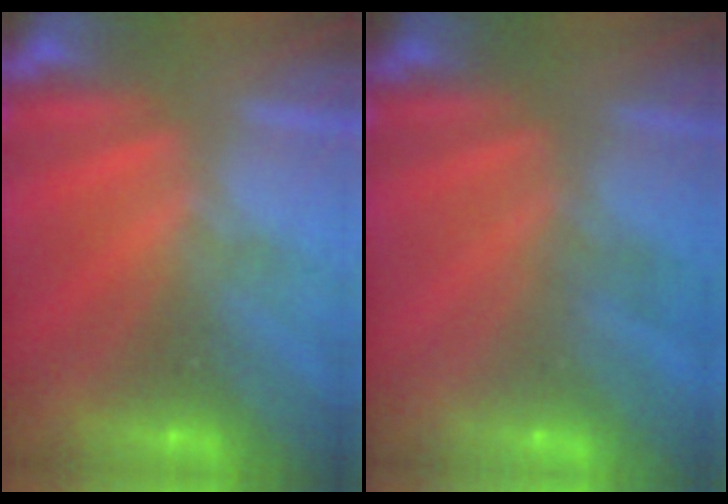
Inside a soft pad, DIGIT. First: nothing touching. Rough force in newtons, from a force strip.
{"total": 1.9}